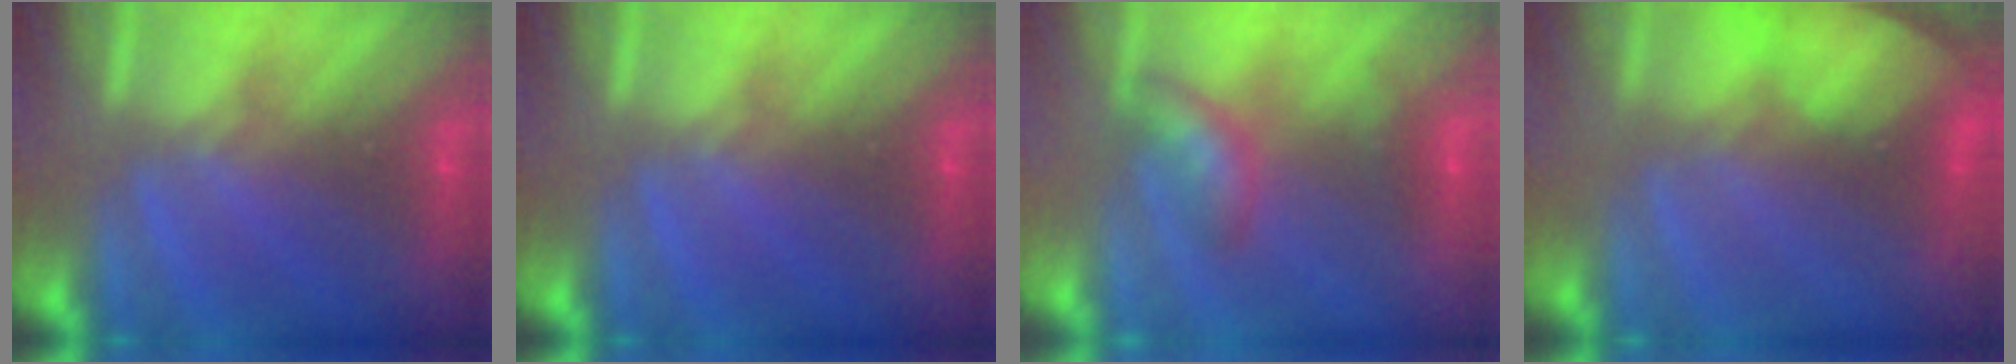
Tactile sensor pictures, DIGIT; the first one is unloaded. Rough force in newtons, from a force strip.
{"total": 0.0}
{"total": 2.7}
{"total": 8.0}